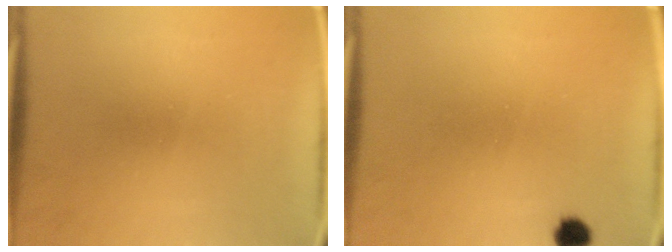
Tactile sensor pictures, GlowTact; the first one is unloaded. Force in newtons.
{"total": 2.3}